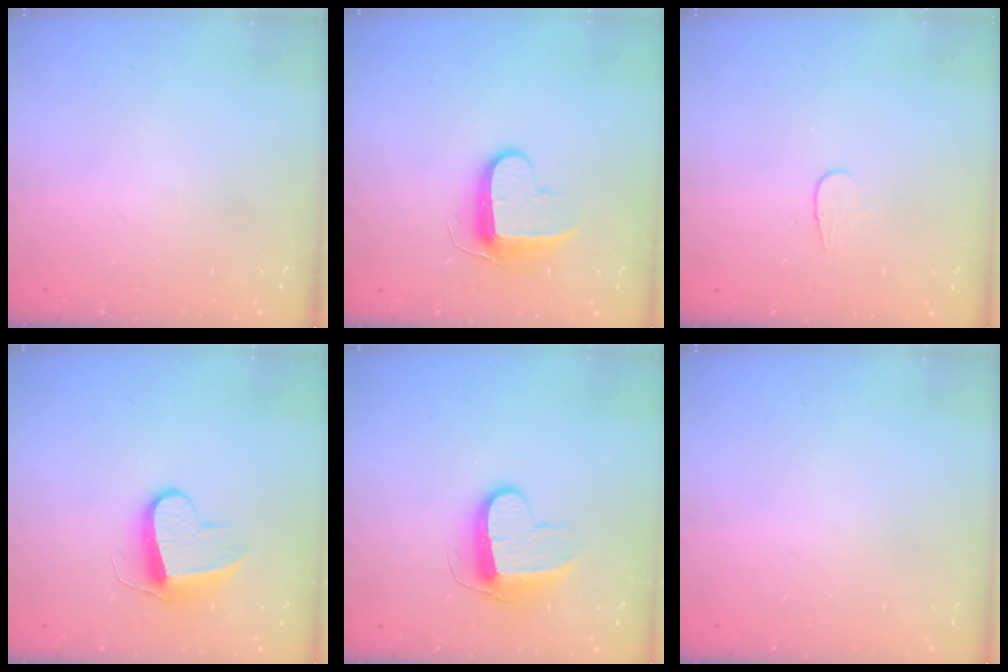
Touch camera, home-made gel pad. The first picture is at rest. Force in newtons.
{"total": 10.5, "press": 10.4, "slide": 1.2}
{"total": 3.8, "press": 3.8, "slide": 0.4}
{"total": 10.7, "press": 10.7, "slide": 0.7}
{"total": 10.5, "press": 10.5, "slide": 0.4}
{"total": 0.6, "press": 0.5, "slide": 0.2}